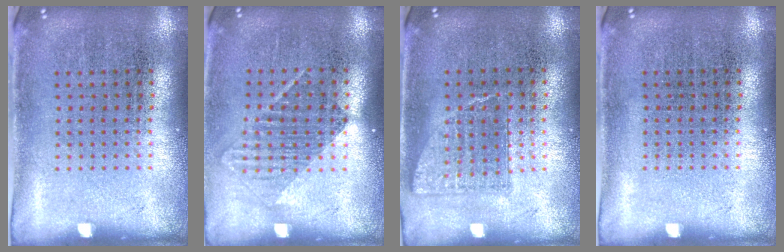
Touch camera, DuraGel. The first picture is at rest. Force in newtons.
{"total": 1.3, "press": 1.0, "slide": 0.8}
{"total": 0.8, "press": 0.7, "slide": 0.3}
{"total": 0.0}